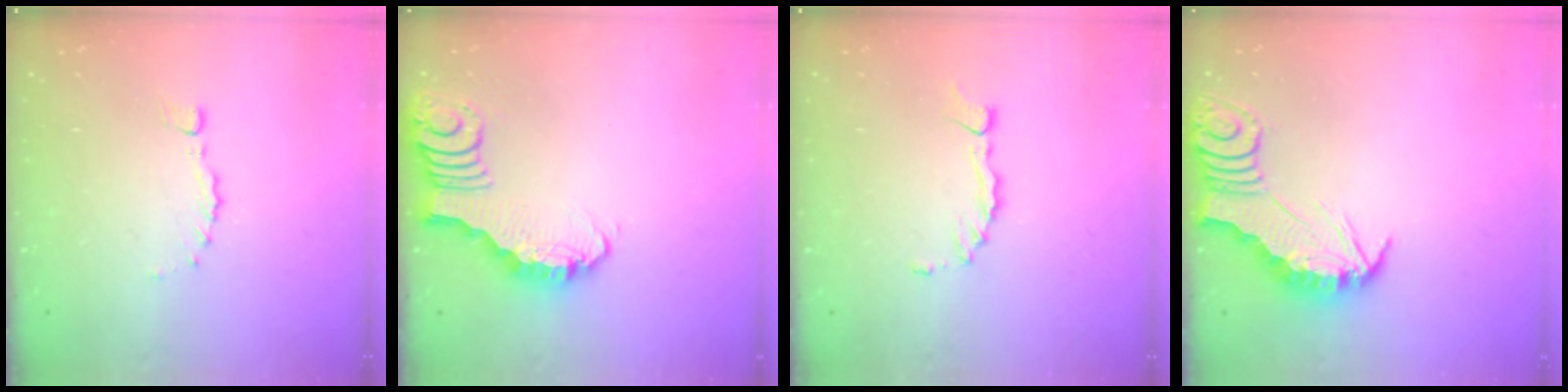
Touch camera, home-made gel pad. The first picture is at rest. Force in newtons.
{"total": 2.7, "press": 2.7, "slide": 0.2}
{"total": 1.3, "press": 1.3, "slide": 0.1}
{"total": 3.0, "press": 3.0, "slide": 0.3}